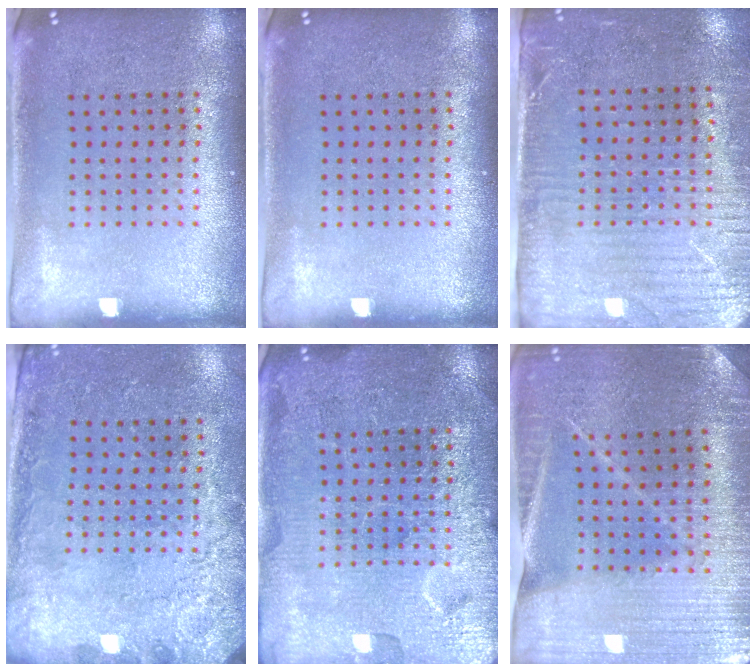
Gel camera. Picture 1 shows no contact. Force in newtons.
{"total": 0.0}
{"total": 3.2, "press": 2.8, "slide": 1.6}
{"total": 2.5, "press": 2.1, "slide": 1.3}
{"total": 4.2, "press": 4.2, "slide": 0.4}
{"total": 3.2, "press": 3.2, "slide": 0.3}